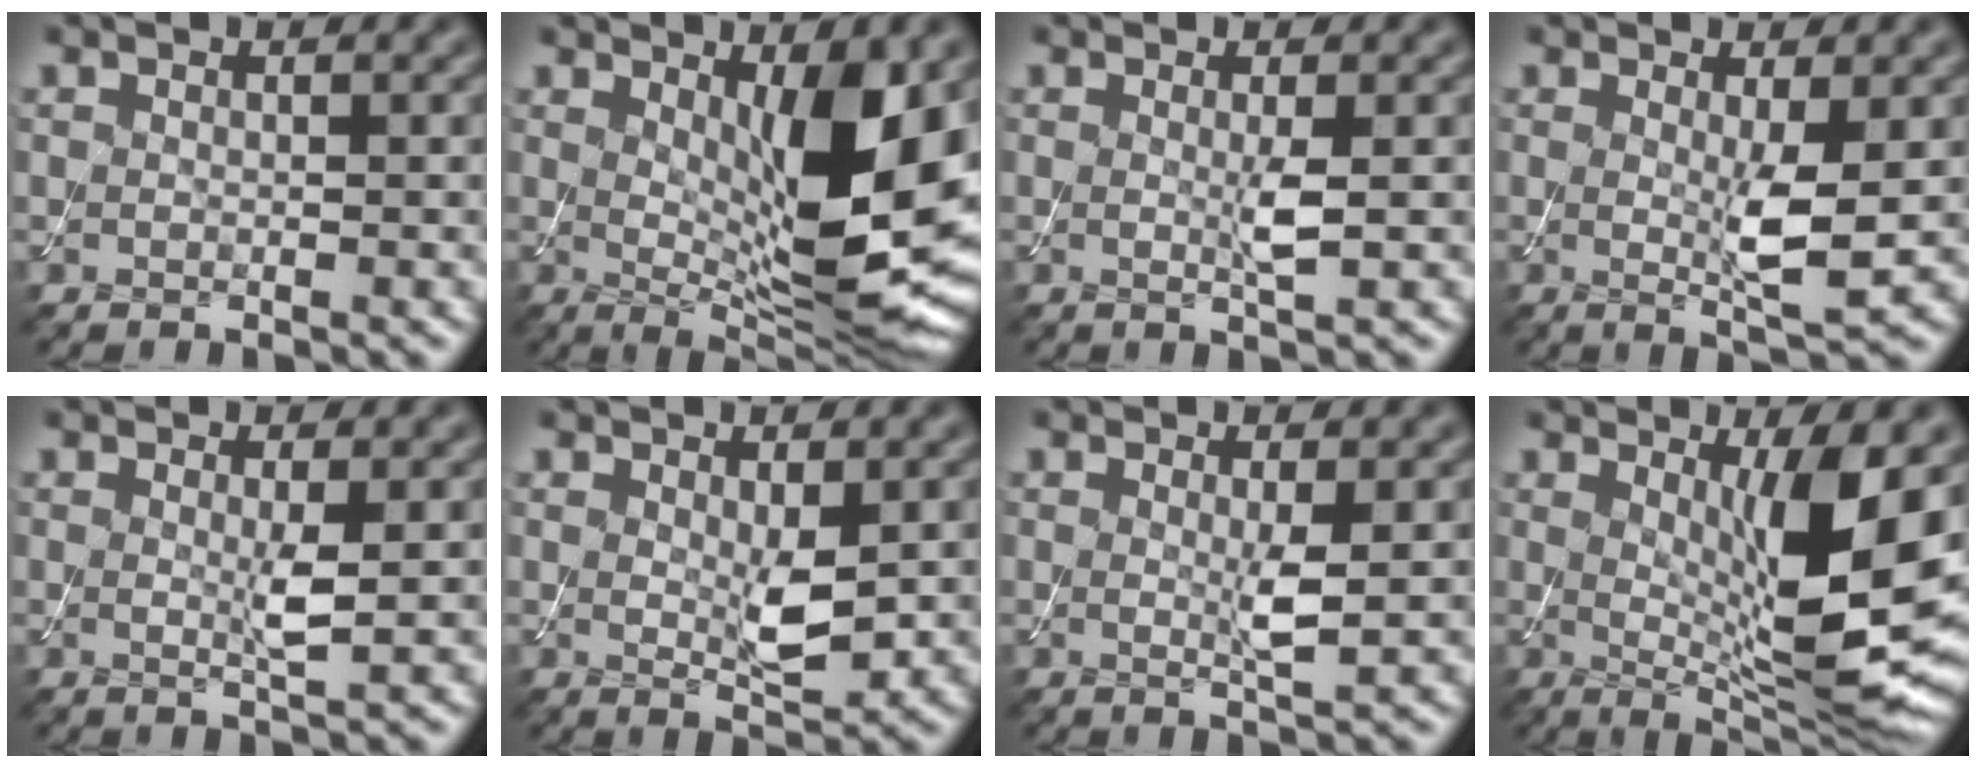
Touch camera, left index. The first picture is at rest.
{"total": 10.6, "force": [1.4, 3.3, 10.0], "torque": [-0.150, -0.021, 0.030]}
{"total": 1.7, "force": [0.1, 0.1, 1.7], "torque": [-0.034, -0.004, 0.000]}
{"total": 3.6, "force": [0.2, 0.5, 3.5], "torque": [-0.063, -0.012, 0.007]}
{"total": 1.8, "force": [0.2, 0.1, 1.8], "torque": [-0.036, -0.004, 0.002]}
{"total": 2.9, "force": [0.5, 0.9, 2.7], "torque": [-0.050, -0.007, 0.012]}
{"total": 2.0, "force": [0.3, 0.2, 2.0], "torque": [-0.040, -0.005, 0.003]}
{"total": 10.1, "force": [1.2, 2.4, 9.7], "torque": [-0.148, -0.019, 0.029]}